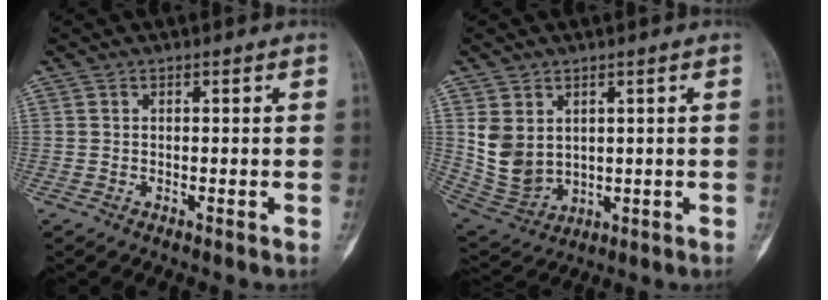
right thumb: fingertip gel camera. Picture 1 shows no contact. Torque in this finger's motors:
{"motor_torque": [1.20, 1.00, 0.70, -0.22, 0.14]}